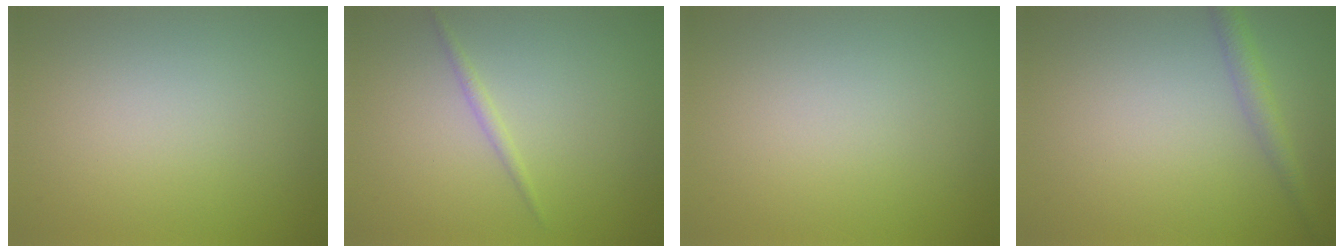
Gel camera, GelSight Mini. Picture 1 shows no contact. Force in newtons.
{"total": 0.9, "press": 0.9, "slide": 0.0}
{"total": 0.0}
{"total": 2.0, "press": 2.0, "slide": 0.1}